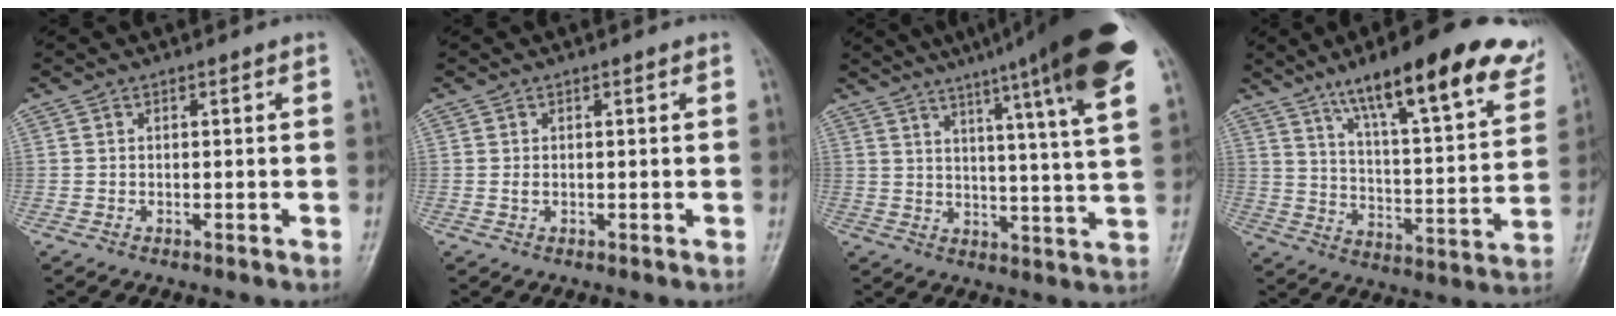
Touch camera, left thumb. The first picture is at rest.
{"total": 0.8, "force": [0.2, 0.5, 0.6], "torque": [-0.008, 0.000, 0.004]}
{"total": 22.3, "force": [14.4, 1.4, 17.0], "torque": [-0.233, -0.050, 0.187]}
{"total": 23.7, "force": [15.4, 5.1, 17.3], "torque": [-0.226, -0.047, 0.232]}